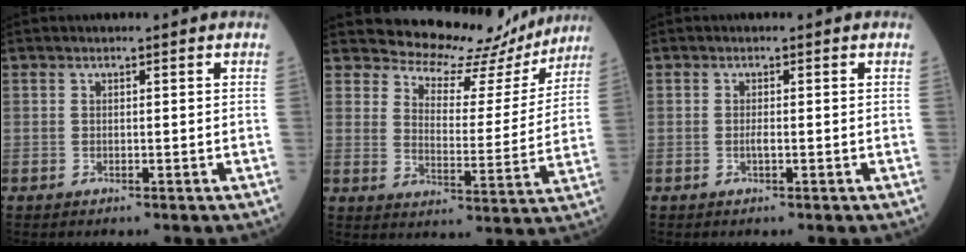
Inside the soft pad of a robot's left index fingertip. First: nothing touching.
{"total": 13.1, "force": [12.1, 4.6, 1.6], "torque": [-0.014, -0.024, 0.145]}
{"total": 1.0, "force": [-0.6, 0.1, 0.8], "torque": [-0.019, -0.005, -0.012]}